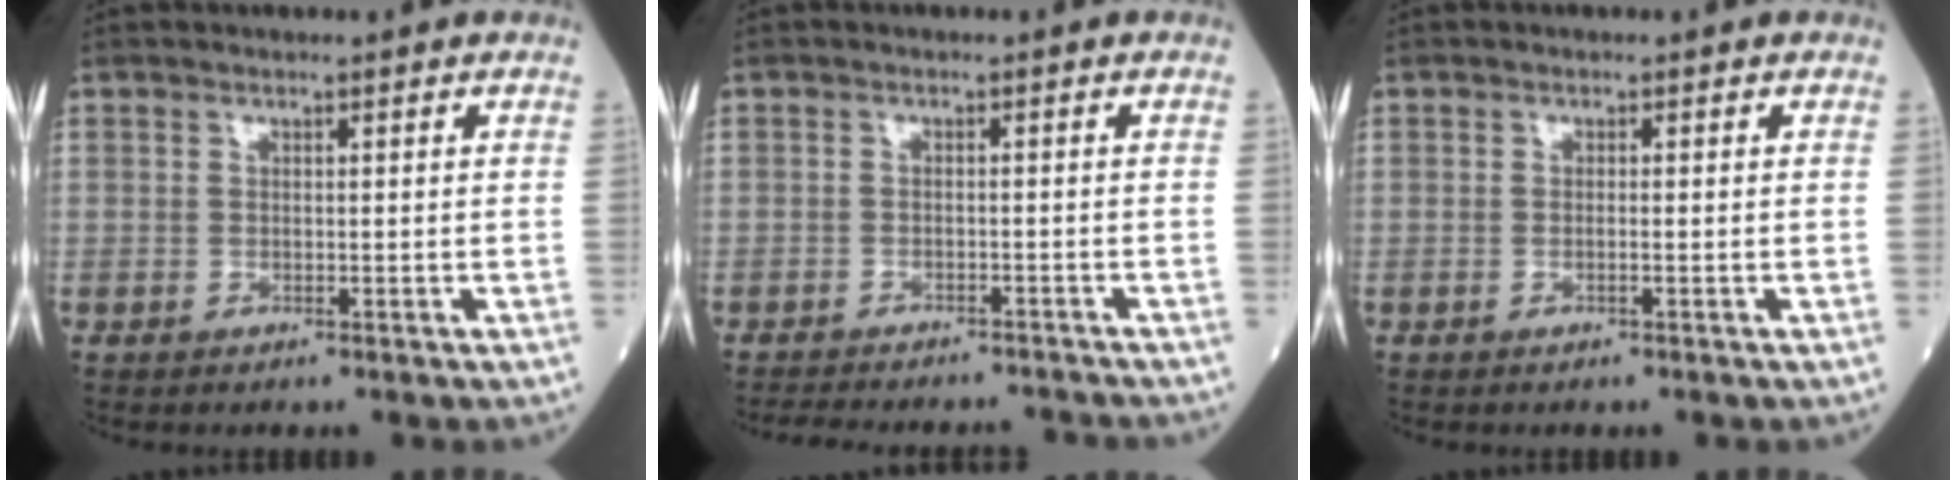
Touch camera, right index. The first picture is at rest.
{"total": 11.0, "force": [-10.4, 1.8, 3.1], "torque": [-0.053, 0.002, -0.135]}
{"total": 0.7, "force": [-0.2, 0.0, 0.6], "torque": [-0.012, 0.001, -0.004]}